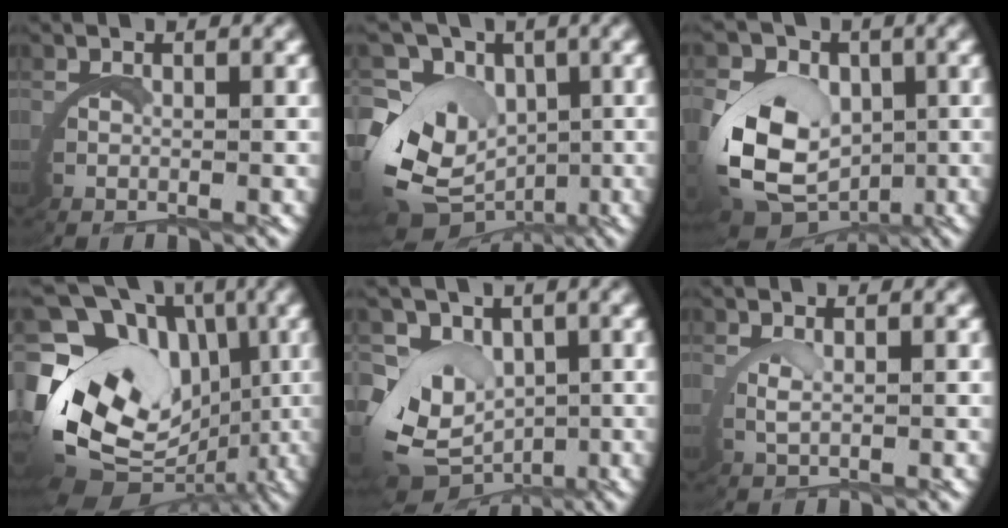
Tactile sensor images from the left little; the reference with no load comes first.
{"total": 11.3, "force": [-1.6, 9.2, 6.3], "torque": [-0.142, -0.052, -0.009]}
{"total": 10.2, "force": [-0.9, 8.1, 6.2], "torque": [-0.153, -0.038, -0.005]}
{"total": 18.0, "force": [-1.3, 13.8, 11.5], "torque": [-0.240, -0.063, -0.001]}
{"total": 9.0, "force": [-1.1, 7.5, 4.9], "torque": [-0.133, -0.052, 0.003]}
{"total": 1.4, "force": [1.1, -0.5, 0.8], "torque": [-0.025, -0.004, 0.024]}